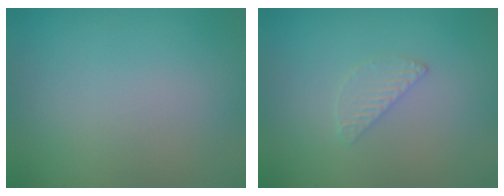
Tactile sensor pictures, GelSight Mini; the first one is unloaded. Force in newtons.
{"total": 1.5, "press": 1.5, "slide": 0.2}